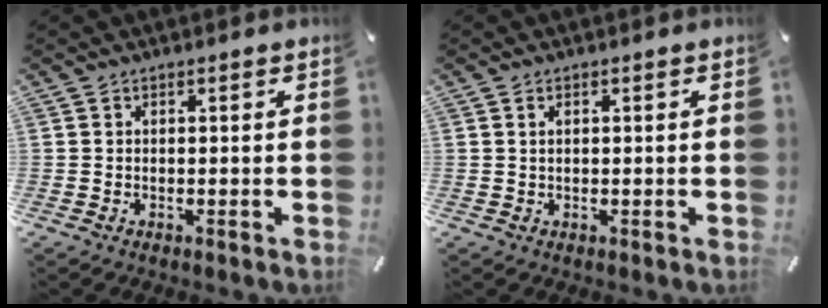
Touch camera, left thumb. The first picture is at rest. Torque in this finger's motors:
{"motor_torque": [-0.01, -0.42, 0.01, 0.13, -0.03]}